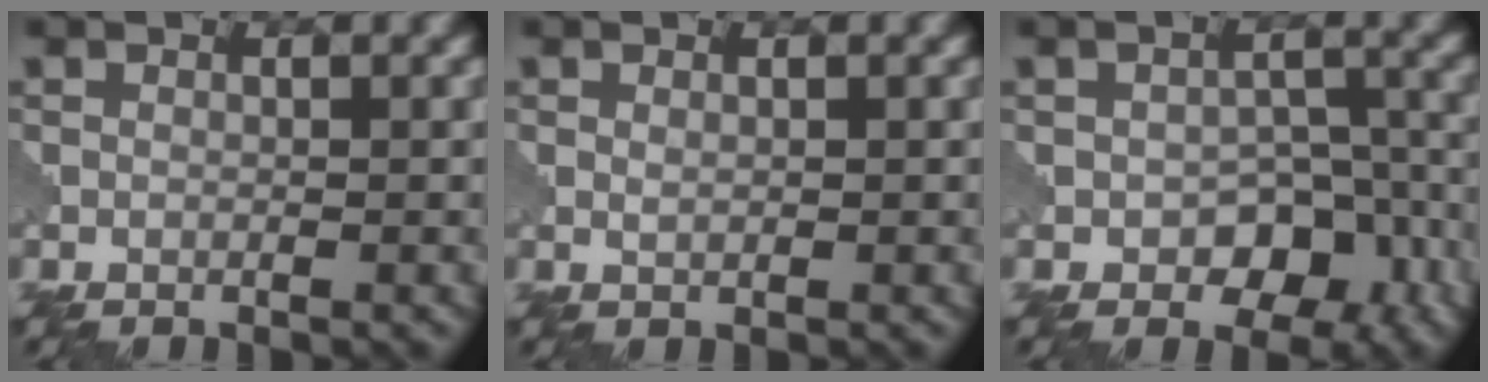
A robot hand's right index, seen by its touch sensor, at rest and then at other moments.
{"total": 0.7, "force": [0.1, 0.5, 0.6], "torque": [-0.012, 0.000, 0.003]}
{"total": 5.8, "force": [-2.3, 3.9, 3.7], "torque": [-0.039, -0.006, -0.032]}